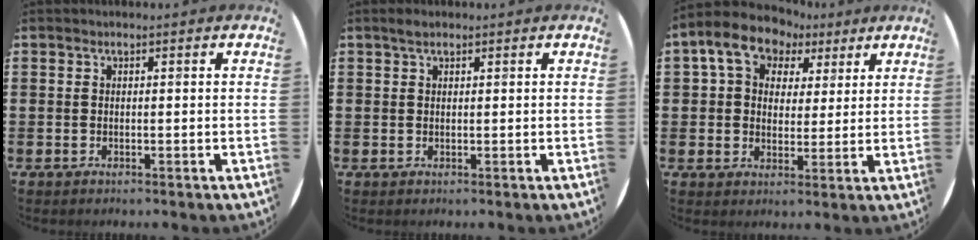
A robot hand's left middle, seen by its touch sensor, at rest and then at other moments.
{"total": 1.1, "force": [0.8, 0.6, 0.5], "torque": [-0.003, 0.003, 0.013]}
{"total": 8.1, "force": [5.2, 5.6, 2.6], "torque": [-0.066, -0.002, 0.094]}